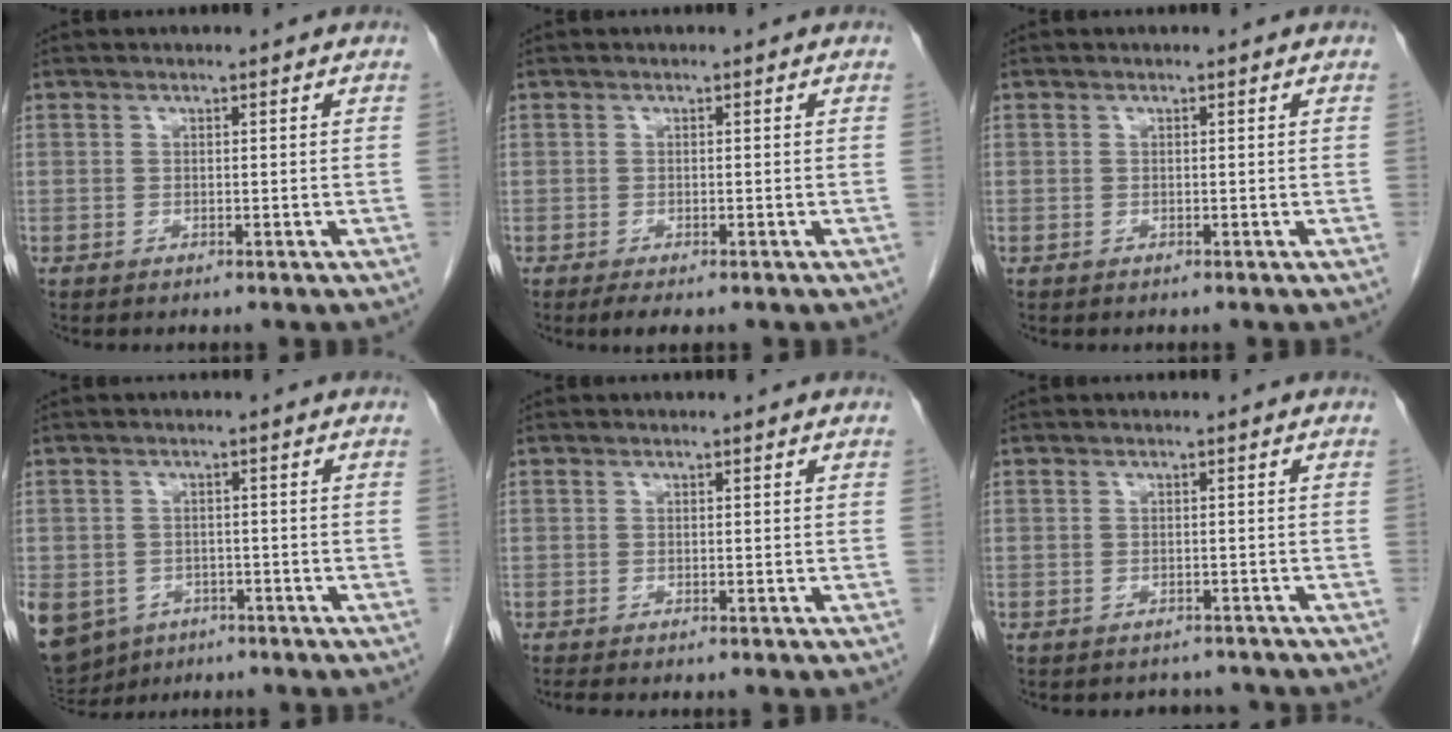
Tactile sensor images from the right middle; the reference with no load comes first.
{"total": 2.3, "force": [-1.7, 0.7, 1.5], "torque": [-0.027, -0.008, -0.024]}
{"total": 0.0}
{"total": 14.2, "force": [-7.4, 11.1, 5.0], "torque": [-0.157, -0.007, -0.096]}
{"total": 0.6, "force": [-0.6, -0.1, 0.2], "torque": [-0.006, 0.000, -0.010]}
{"total": 3.2, "force": [-2.9, 1.2, -0.2], "torque": [0.002, 0.000, -0.038]}